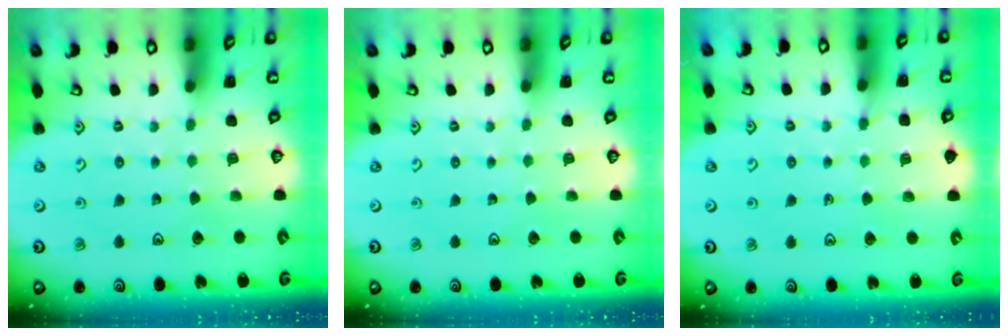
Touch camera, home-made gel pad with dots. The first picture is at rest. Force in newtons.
{"total": 0.0}
{"total": 5.3, "press": 5.3, "slide": 0.5}